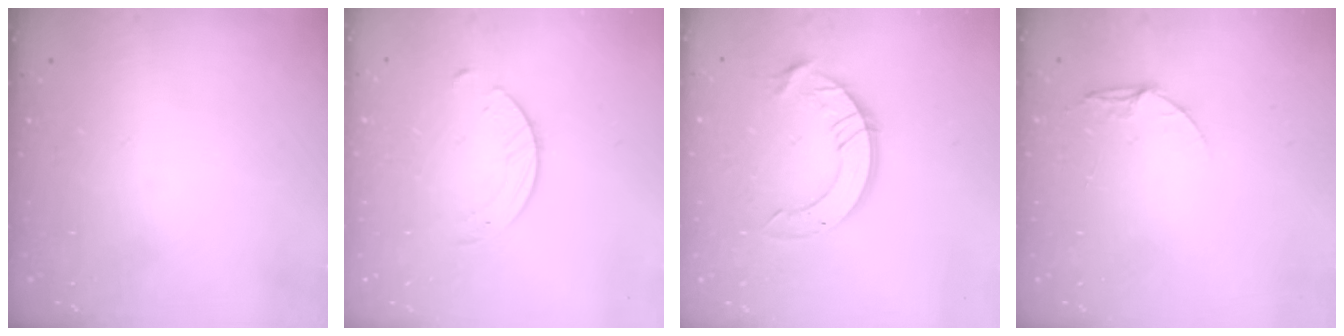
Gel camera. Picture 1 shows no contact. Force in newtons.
{"total": 1.4, "press": 1.4, "slide": 0.2}
{"total": 12.6, "press": 12.6, "slide": 1.3}
{"total": 5.4, "press": 5.4, "slide": 0.5}